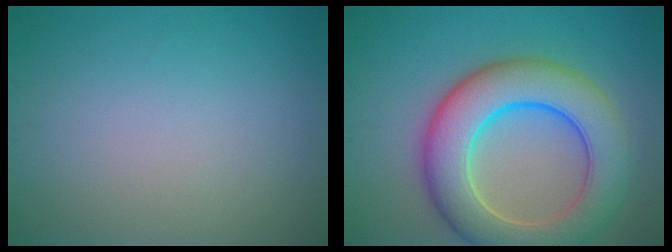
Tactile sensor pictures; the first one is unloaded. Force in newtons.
{"total": 10.3, "press": 10.3, "slide": 0.5}